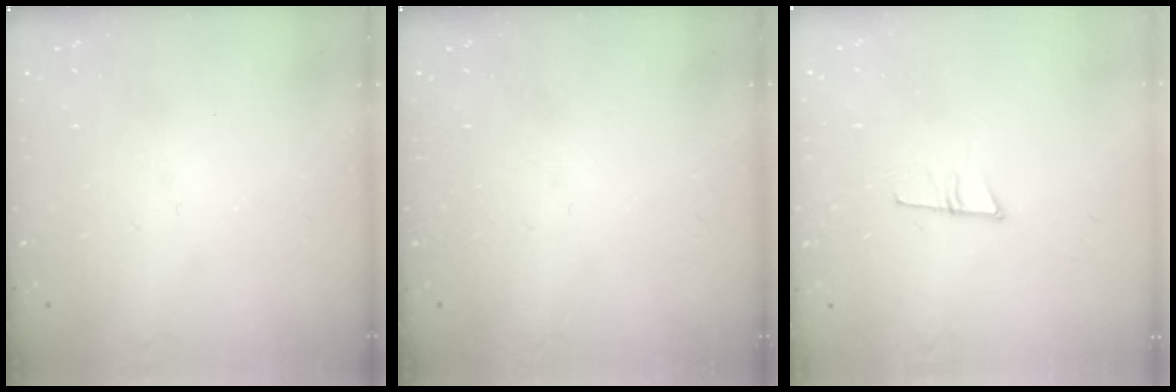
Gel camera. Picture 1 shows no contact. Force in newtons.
{"total": 0.0}
{"total": 6.0, "press": 5.9, "slide": 1.0}